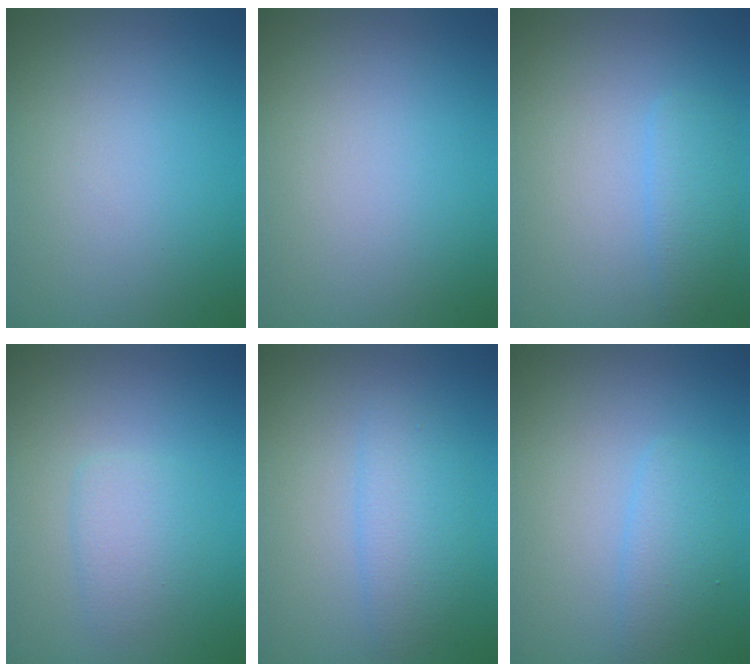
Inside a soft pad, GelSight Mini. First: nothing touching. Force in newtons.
{"total": 0.0}
{"total": 1.9, "press": 1.9, "slide": 0.2}
{"total": 1.8, "press": 1.8, "slide": 0.1}
{"total": 2.4, "press": 2.4, "slide": 0.1}
{"total": 1.9, "press": 1.9, "slide": 0.1}